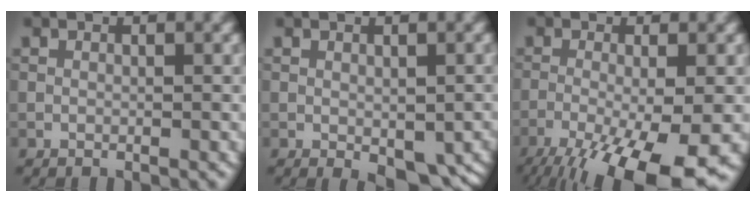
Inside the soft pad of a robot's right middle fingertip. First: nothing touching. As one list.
[{"total": 4.5, "force": [-1.7, 2.2, 3.5], "torque": [-0.051, -0.019, -0.012]}, {"total": 12.2, "force": [-6.6, 3.4, 9.6], "torque": [-0.162, -0.023, -0.107]}]